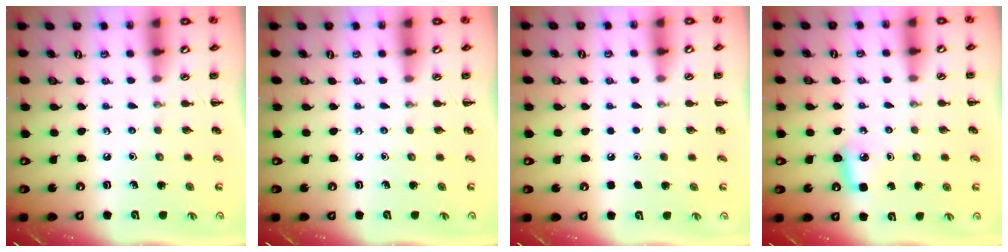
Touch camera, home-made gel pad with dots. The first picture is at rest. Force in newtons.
{"total": 0.0}
{"total": 1.8, "press": 1.7, "slide": 0.1}
{"total": 4.9, "press": 4.6, "slide": 1.7}